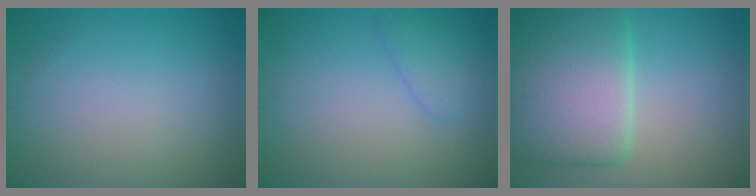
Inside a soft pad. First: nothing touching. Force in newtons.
{"total": 1.8, "press": 1.8, "slide": 0.2}
{"total": 10.1, "press": 10.1, "slide": 0.5}